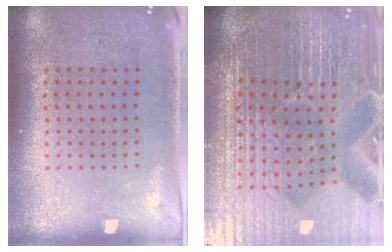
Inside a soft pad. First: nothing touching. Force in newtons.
{"total": 7.2, "press": 6.3, "slide": 3.4}